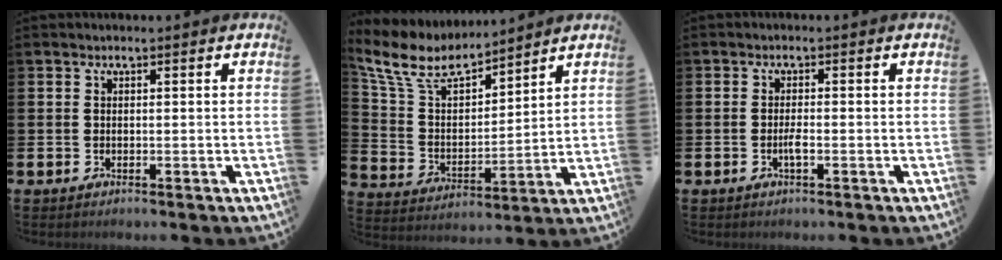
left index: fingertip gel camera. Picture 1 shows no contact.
{"total": 9.2, "force": [7.9, 3.1, 3.5], "torque": [-0.109, -0.043, 0.143]}
{"total": 1.4, "force": [-0.6, 0.3, 1.2], "torque": [-0.030, 0.002, -0.010]}